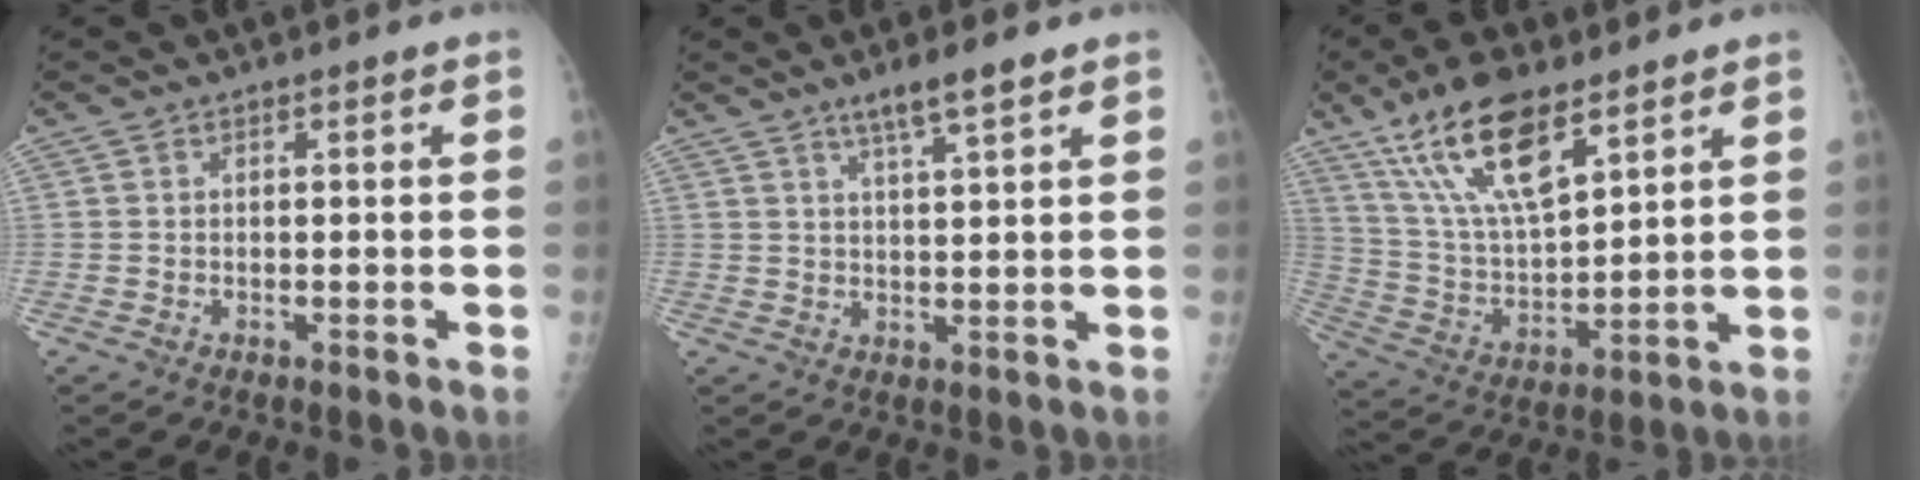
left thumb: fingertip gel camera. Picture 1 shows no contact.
{"total": 5.4, "force": [3.8, 0.4, 3.8], "torque": [-0.067, -0.017, 0.068]}
{"total": 16.7, "force": [10.5, 6.1, 11.5], "torque": [-0.198, -0.041, 0.208]}